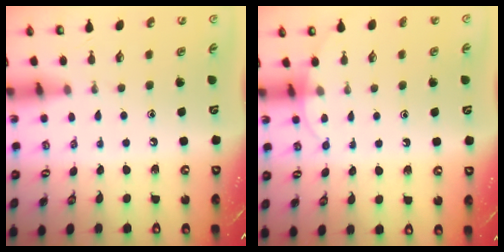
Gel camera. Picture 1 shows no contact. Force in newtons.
{"total": 3.9, "press": 3.9, "slide": 0.3}